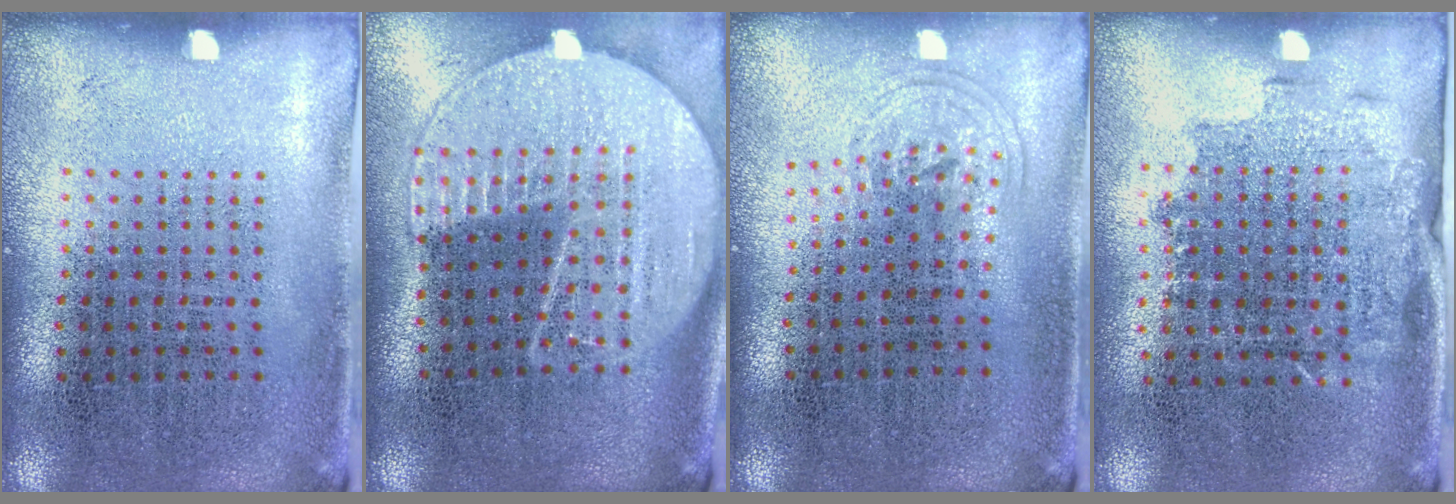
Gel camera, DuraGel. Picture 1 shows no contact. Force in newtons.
{"total": 2.0, "press": 1.8, "slide": 1.0}
{"total": 0.9, "press": 0.6, "slide": 0.6}
{"total": 1.5, "press": 1.2, "slide": 1.0}